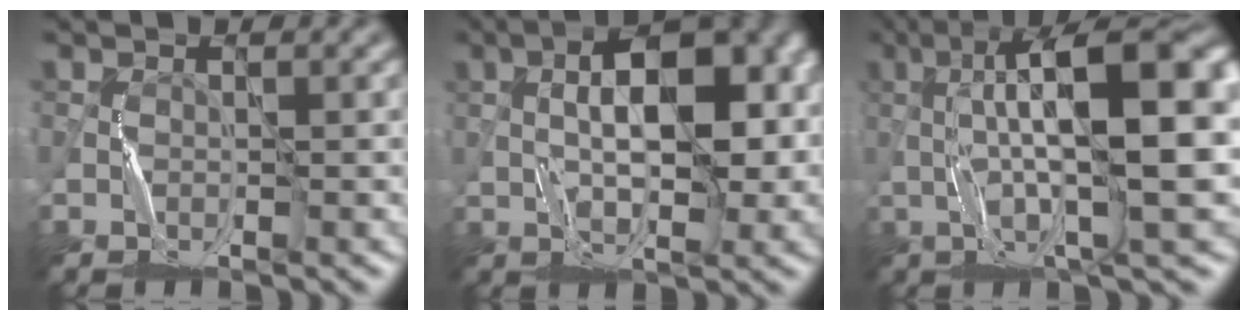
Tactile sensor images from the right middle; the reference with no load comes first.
{"total": 9.2, "force": [1.2, 3.7, 8.3], "torque": [-0.119, 0.018, 0.017]}
{"total": 15.0, "force": [1.7, 3.7, 14.4], "torque": [-0.222, 0.023, 0.036]}